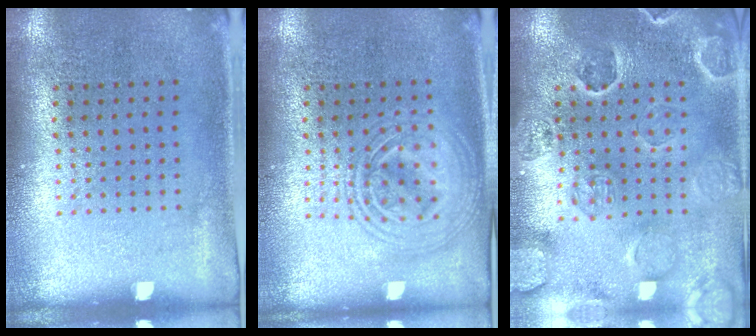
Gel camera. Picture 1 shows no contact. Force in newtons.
{"total": 2.6, "press": 2.6, "slide": 0.3}
{"total": 2.7, "press": 2.6, "slide": 0.8}